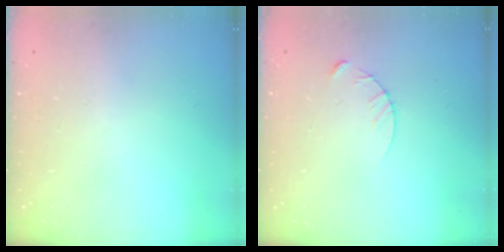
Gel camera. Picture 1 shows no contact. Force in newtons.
{"total": 3.4, "press": 3.4, "slide": 0.4}